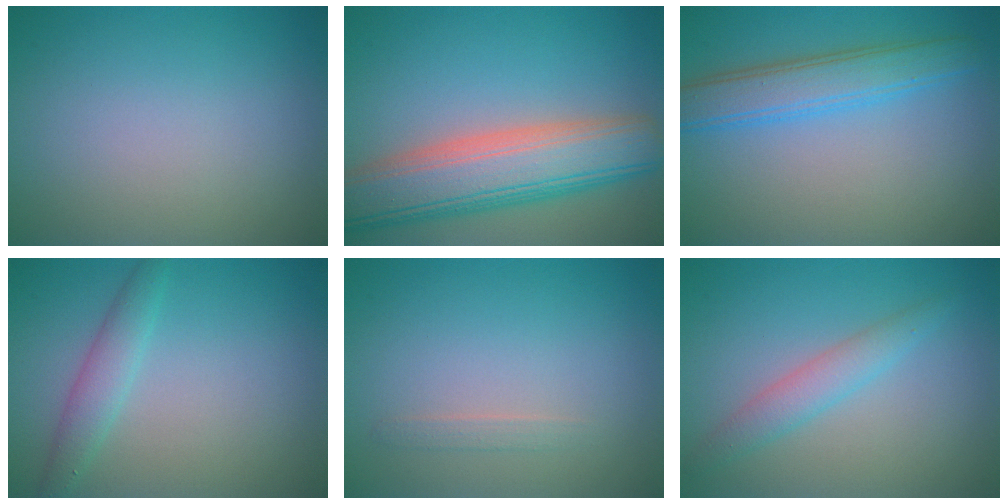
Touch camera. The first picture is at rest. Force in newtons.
{"total": 9.7, "press": 9.6, "slide": 0.8}
{"total": 4.4, "press": 4.4, "slide": 0.1}
{"total": 2.3, "press": 2.3, "slide": 0.1}
{"total": 0.9, "press": 0.8, "slide": 0.1}
{"total": 2.5, "press": 2.5, "slide": 0.2}